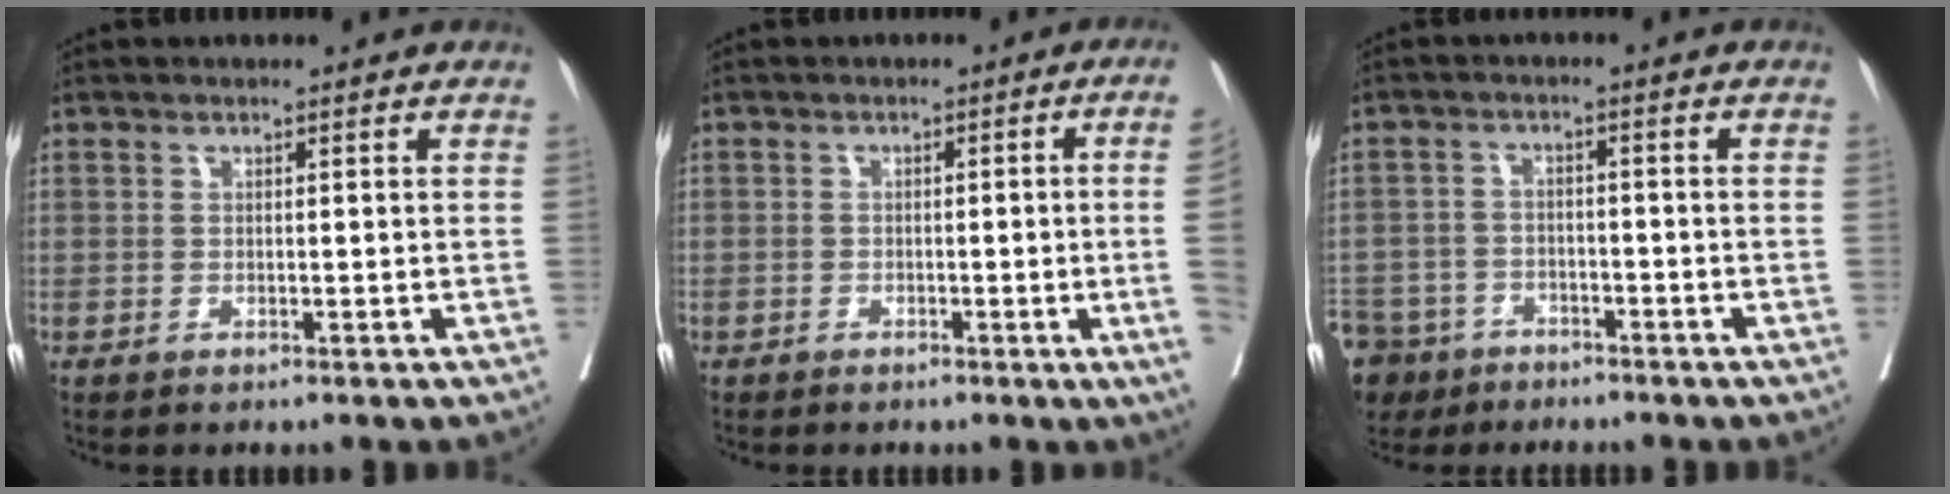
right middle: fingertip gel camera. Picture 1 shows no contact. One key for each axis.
{"total": 6.2, "fx": -1.2, "fy": -1.6, "fz": 5.9, "tx": -0.061, "ty": -0.007, "tz": -0.019}
{"total": 13.6, "fx": -9.2, "fy": 9.2, "fz": 4.0, "tx": -0.136, "ty": -0.009, "tz": -0.146}